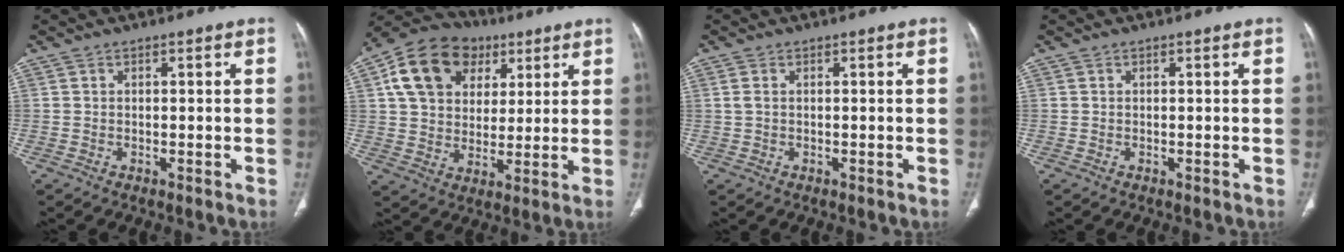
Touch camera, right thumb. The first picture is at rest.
{"total": 16.8, "force": [6.4, 12.6, 9.1], "torque": [-0.140, 0.006, 0.108]}
{"total": 1.2, "force": [0.3, 0.6, 1.0], "torque": [-0.032, 0.007, 0.010]}
{"total": 0.0}